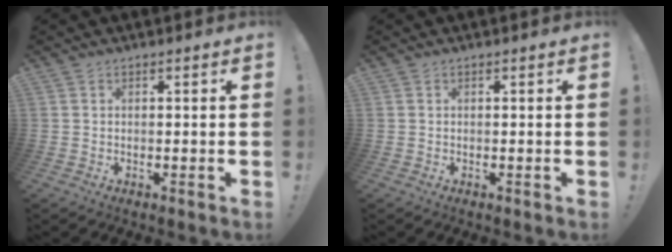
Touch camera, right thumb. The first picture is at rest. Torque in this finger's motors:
{"motor_torque": [-0.01, 0.01, 0.07, -0.07, 0.00]}